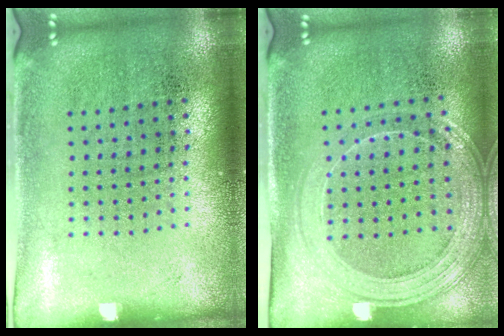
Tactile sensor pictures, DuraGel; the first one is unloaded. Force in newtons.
{"total": 1.6, "press": 1.5, "slide": 0.4}